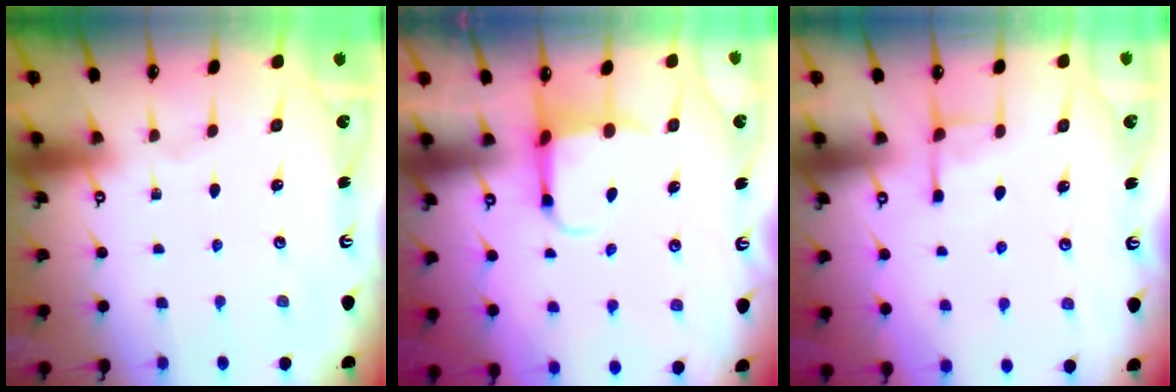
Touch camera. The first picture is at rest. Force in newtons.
{"total": 3.9, "press": 3.8, "slide": 1.1}
{"total": 5.4, "press": 5.4, "slide": 0.2}